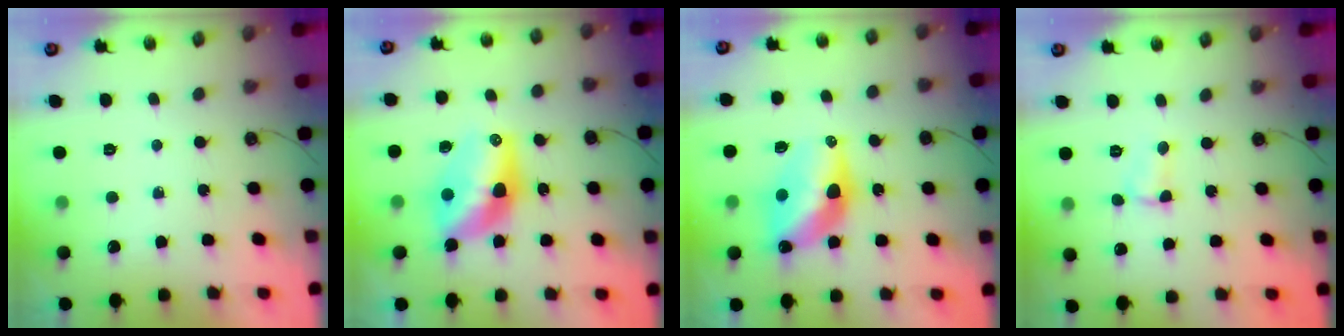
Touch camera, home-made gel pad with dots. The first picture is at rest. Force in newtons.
{"total": 11.7, "press": 11.7, "slide": 0.9}
{"total": 12.3, "press": 12.2, "slide": 0.9}
{"total": 2.8, "press": 2.8, "slide": 0.5}